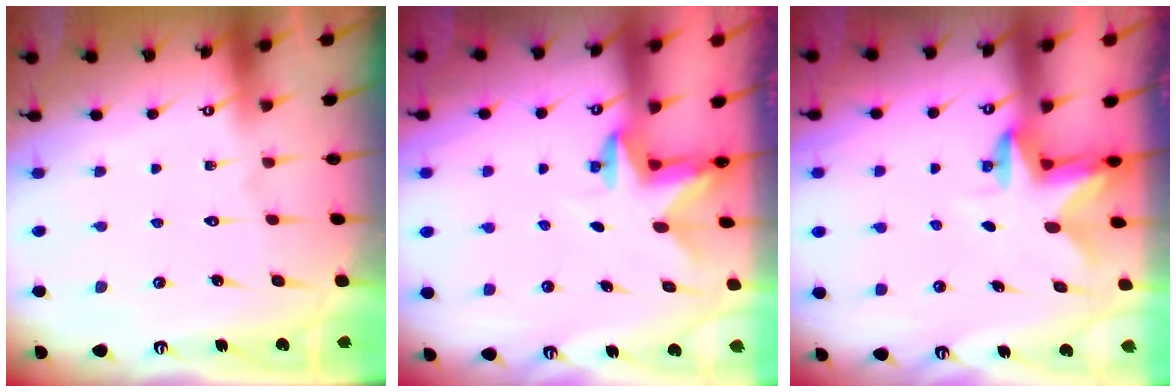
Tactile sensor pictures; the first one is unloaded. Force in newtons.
{"total": 2.4, "press": 2.3, "slide": 0.4}
{"total": 2.7, "press": 2.7, "slide": 0.5}